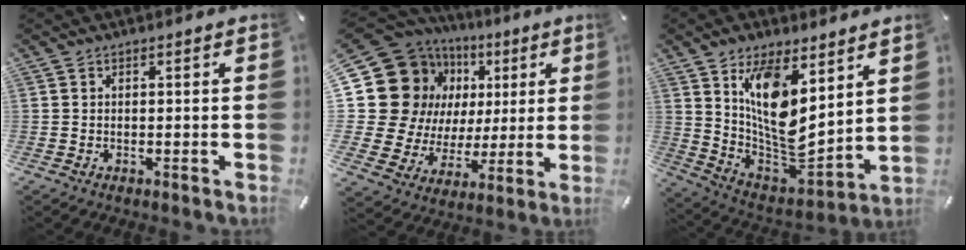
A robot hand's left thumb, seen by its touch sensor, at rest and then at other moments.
{"total": 23.2, "force": [6.9, 18.9, 11.4], "torque": [-0.216, -0.047, 0.157]}
{"total": 14.2, "force": [7.1, 7.5, 9.8], "torque": [-0.192, -0.063, 0.132]}